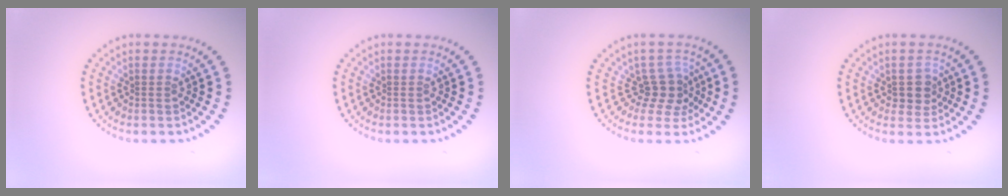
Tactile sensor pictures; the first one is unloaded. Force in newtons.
{"total": 0.0}
{"total": 2.9, "press": 2.1, "slide": 2.0}
{"total": 2.0, "press": 1.8, "slide": 0.8}